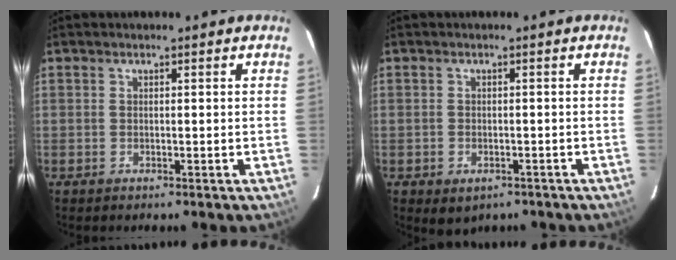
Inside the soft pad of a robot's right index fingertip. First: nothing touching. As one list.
[{"total": 4.0, "force": [-2.2, 2.8, 1.8], "torque": [-0.037, -0.010, -0.021]}]